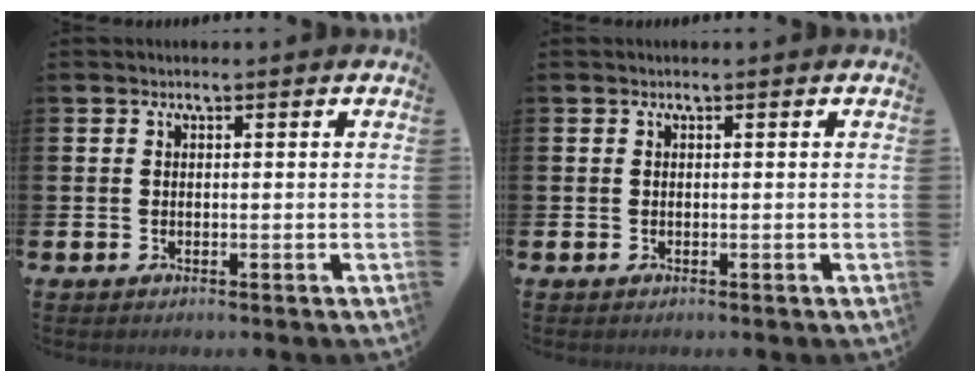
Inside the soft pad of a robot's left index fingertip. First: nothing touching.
{"total": 0.0}